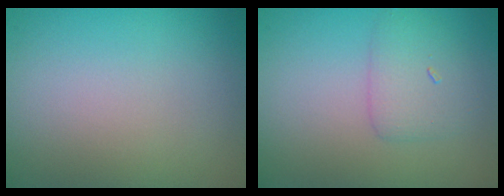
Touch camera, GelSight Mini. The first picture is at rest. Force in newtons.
{"total": 2.3, "press": 2.3, "slide": 0.1}